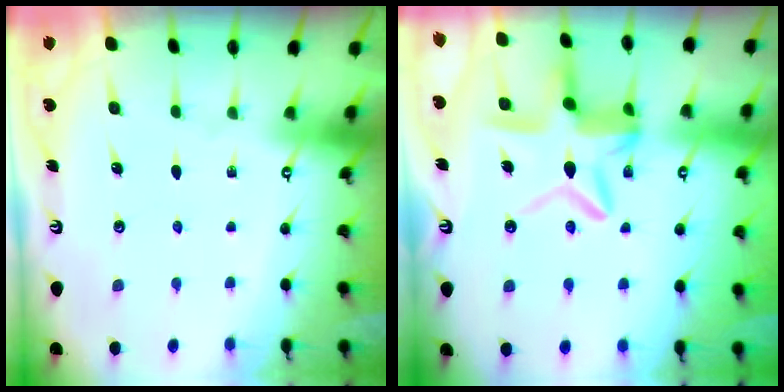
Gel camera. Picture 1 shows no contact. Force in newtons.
{"total": 12.0, "press": 12.0, "slide": 1.1}